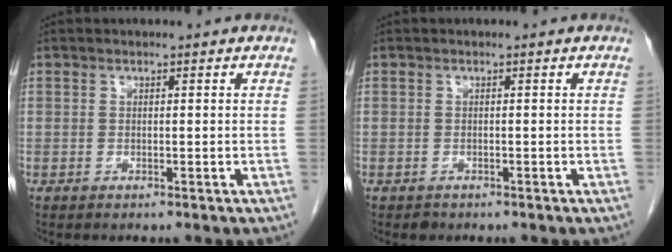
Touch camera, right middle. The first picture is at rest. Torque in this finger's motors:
{"motor_torque": [-0.04, 0.06, 0.00, 0.00]}